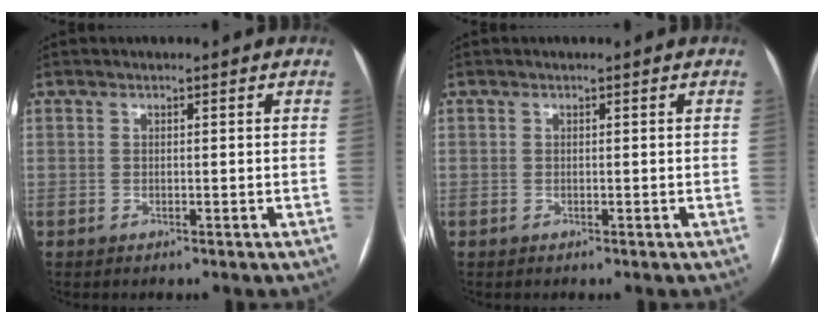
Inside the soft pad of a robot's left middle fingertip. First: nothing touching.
{"total": 0.0}